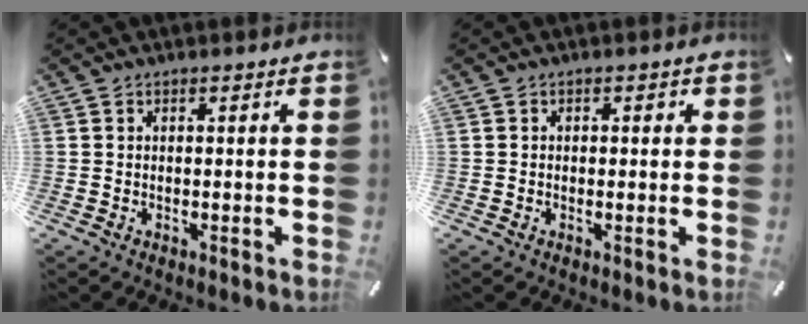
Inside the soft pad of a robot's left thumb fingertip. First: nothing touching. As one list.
[{"total": 1.0, "force": [-0.2, 0.8, 0.5], "torque": [-0.011, 0.005, -0.005]}]